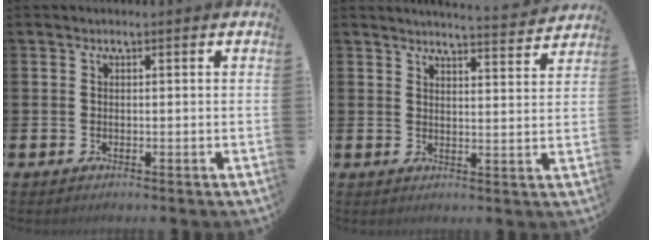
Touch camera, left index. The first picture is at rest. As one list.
[{"total": 4.4, "force": [4.3, -0.5, 0.4], "torque": [-0.009, -0.033, 0.074]}]